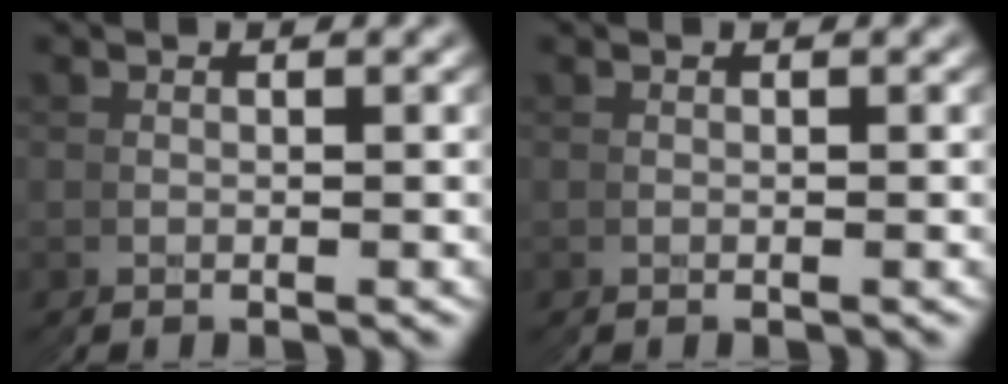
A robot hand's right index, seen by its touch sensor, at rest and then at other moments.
{"total": 0.0}